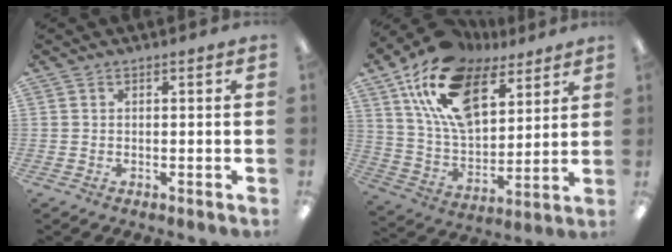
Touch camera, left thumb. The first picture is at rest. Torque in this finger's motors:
{"motor_torque": [0.81, 0.94, 1.45, -1.32, 0.54]}